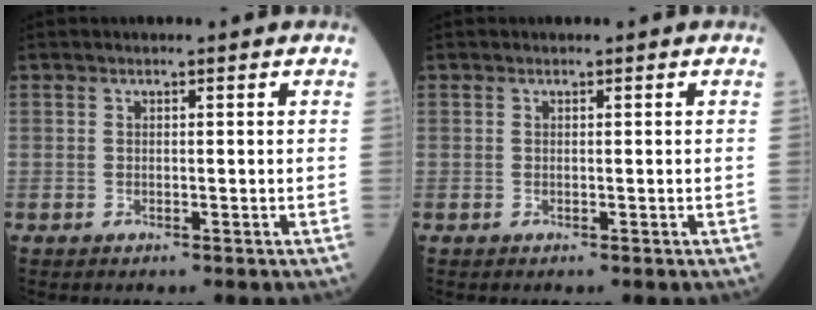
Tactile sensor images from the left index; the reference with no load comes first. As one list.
[{"total": 0.0}]